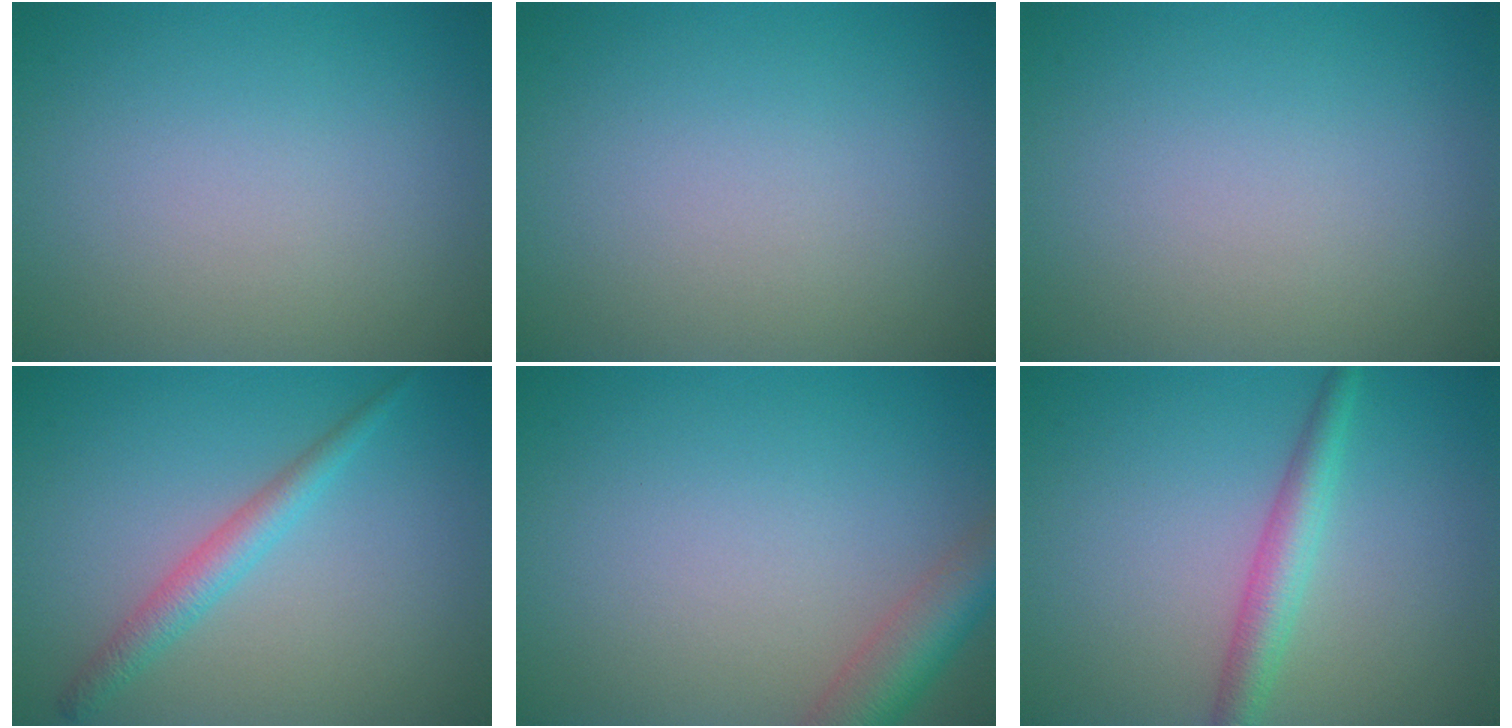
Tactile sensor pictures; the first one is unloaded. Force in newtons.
{"total": 0.0}
{"total": 0.0}
{"total": 2.4, "press": 2.4, "slide": 0.1}
{"total": 4.3, "press": 4.3, "slide": 0.3}
{"total": 3.0, "press": 3.0, "slide": 0.0}